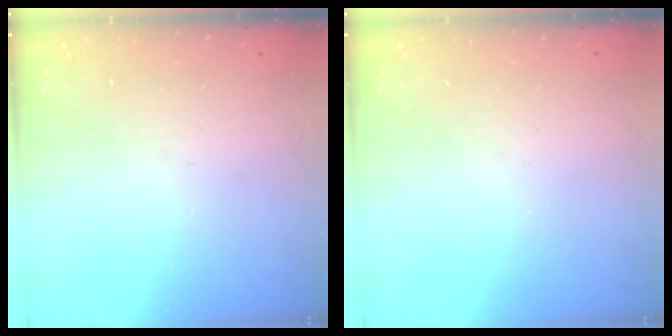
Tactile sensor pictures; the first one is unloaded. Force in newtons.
{"total": 0.0}